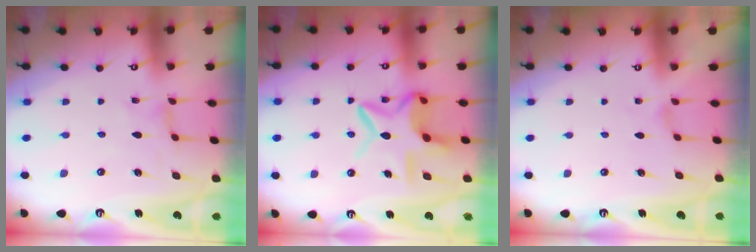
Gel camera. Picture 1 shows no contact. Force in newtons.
{"total": 12.9, "press": 12.9, "slide": 1.2}
{"total": 0.0}